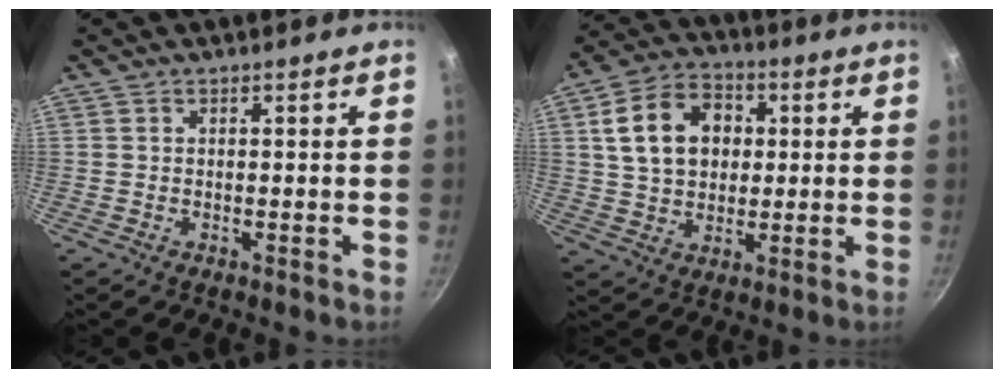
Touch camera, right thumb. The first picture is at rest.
{"total": 13.7, "force": [2.9, 10.2, 8.7], "torque": [-0.128, 0.015, 0.044]}